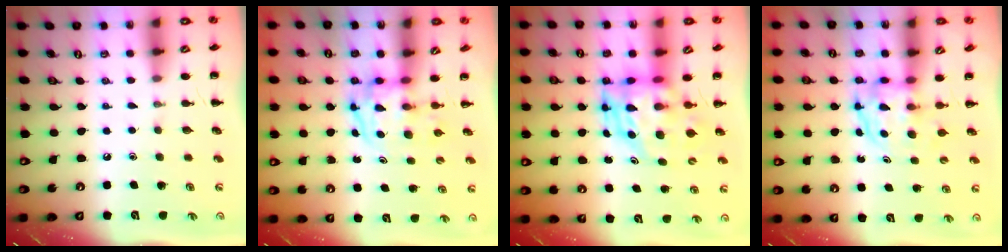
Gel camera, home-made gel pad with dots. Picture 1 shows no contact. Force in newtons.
{"total": 3.9, "press": 3.8, "slide": 0.6}
{"total": 6.3, "press": 6.0, "slide": 1.7}
{"total": 3.7, "press": 3.7, "slide": 0.3}